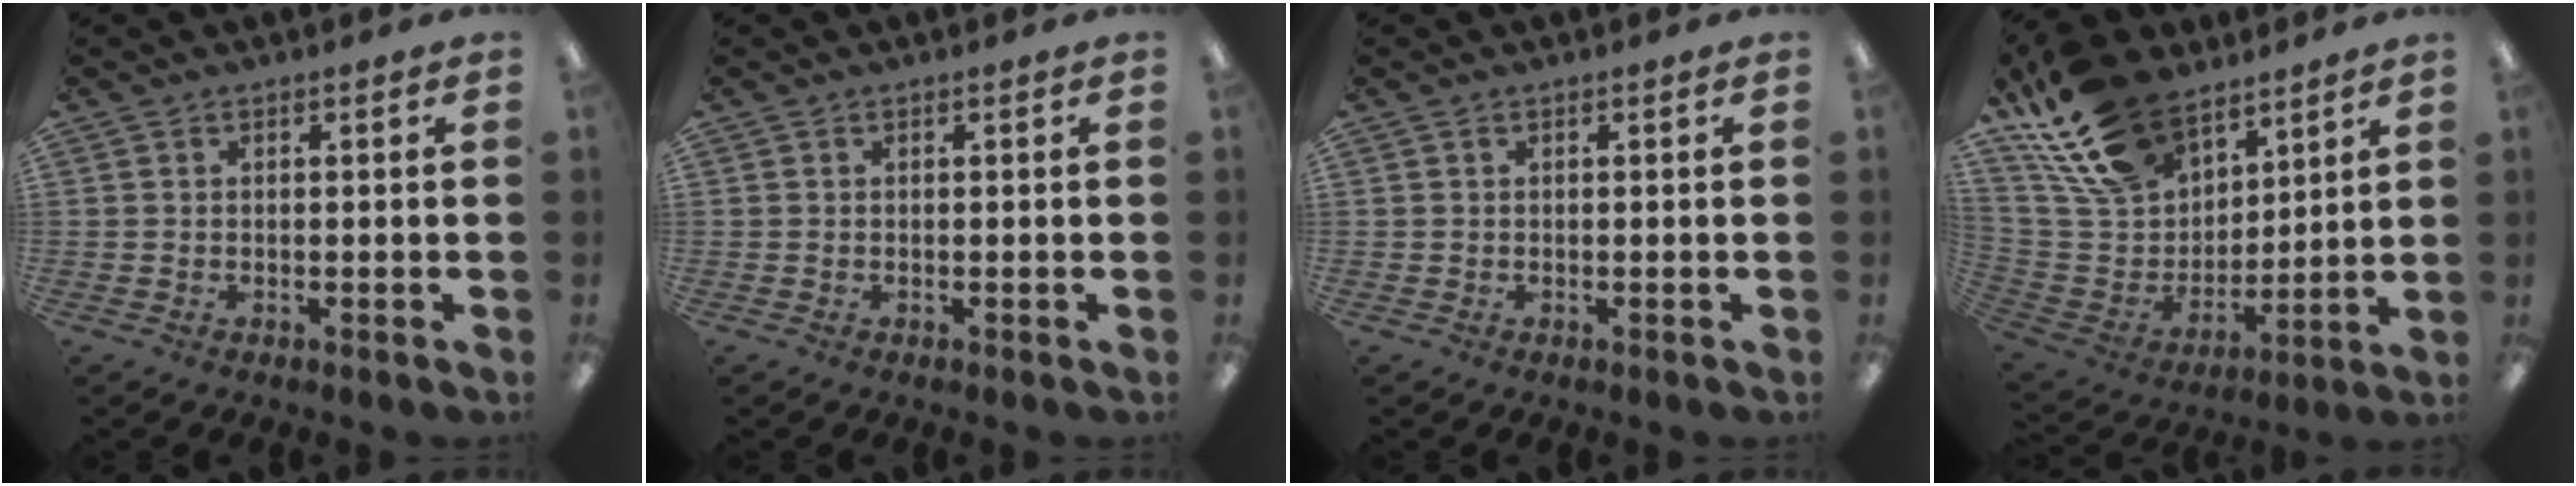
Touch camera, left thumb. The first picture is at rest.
{"total": 0.0}
{"total": 0.0}
{"total": 21.2, "force": [14.6, 12.1, 9.6], "torque": [-0.200, -0.067, 0.276]}